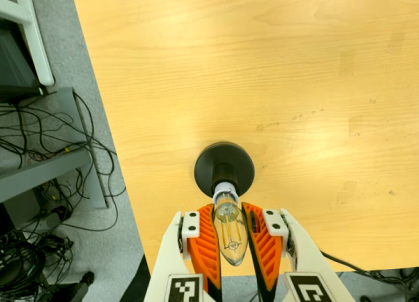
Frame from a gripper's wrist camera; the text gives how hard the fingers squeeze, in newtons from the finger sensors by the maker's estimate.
{"total": 23.7, "left": 25.0, "right": 22.4}